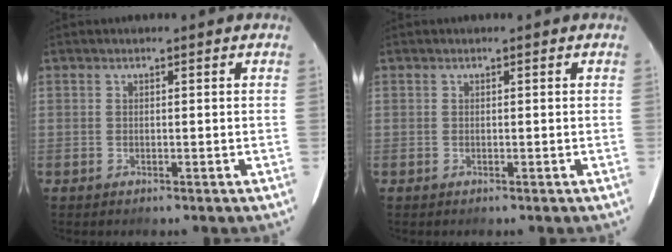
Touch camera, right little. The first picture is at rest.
{"total": 0.0}